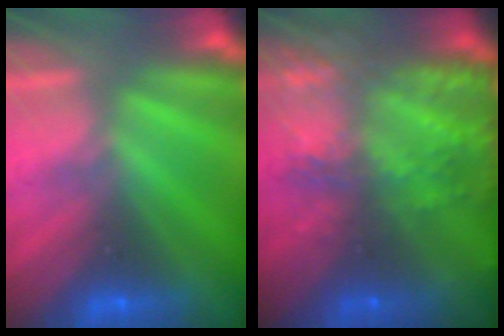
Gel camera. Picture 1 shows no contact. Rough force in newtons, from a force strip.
{"total": 7.5}